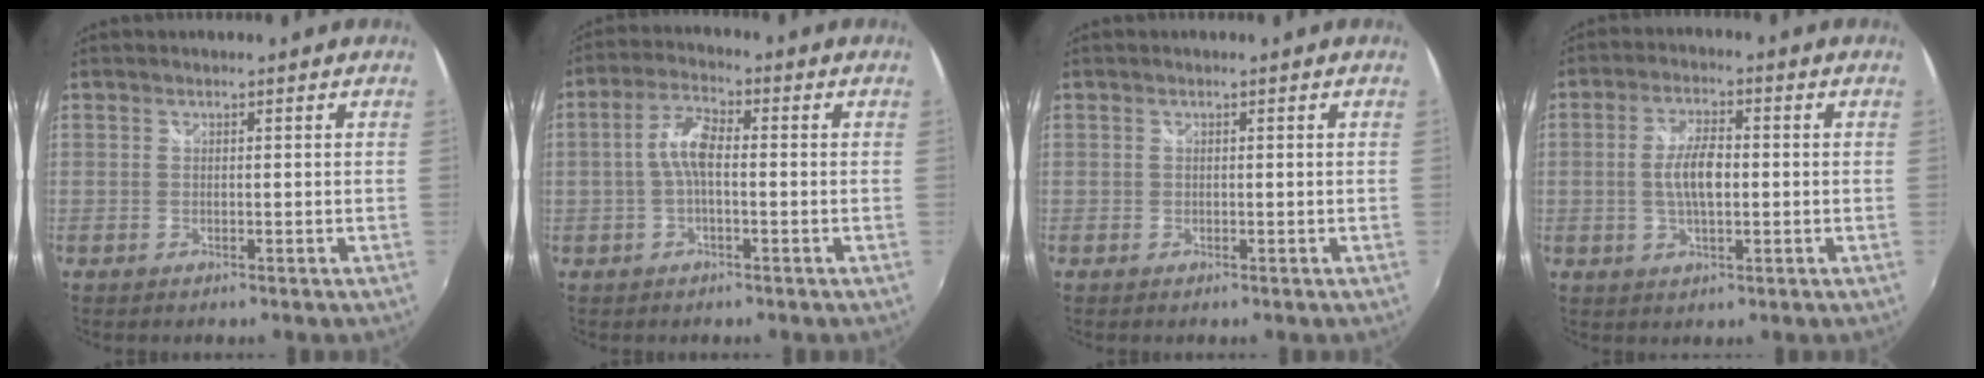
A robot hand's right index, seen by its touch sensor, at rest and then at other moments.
{"total": 5.5, "force": [-0.6, 2.1, 5.0], "torque": [-0.107, 0.016, -0.013]}
{"total": 0.0}
{"total": 6.7, "force": [-0.3, 2.6, 6.1], "torque": [-0.116, 0.004, -0.005]}